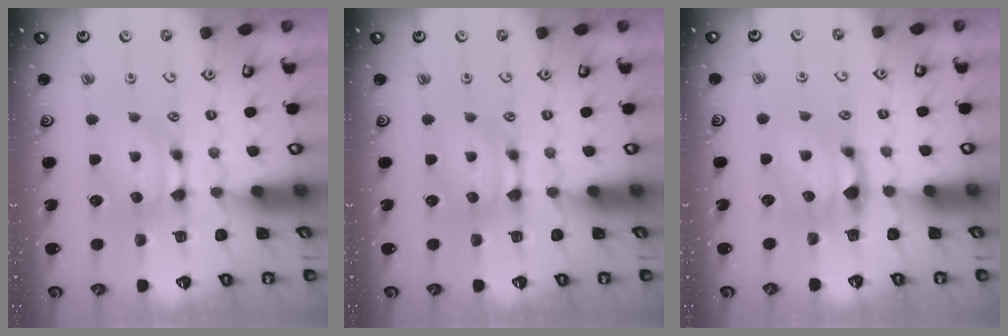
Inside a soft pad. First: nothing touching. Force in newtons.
{"total": 0.0}
{"total": 1.4, "press": 0.8, "slide": 1.2}